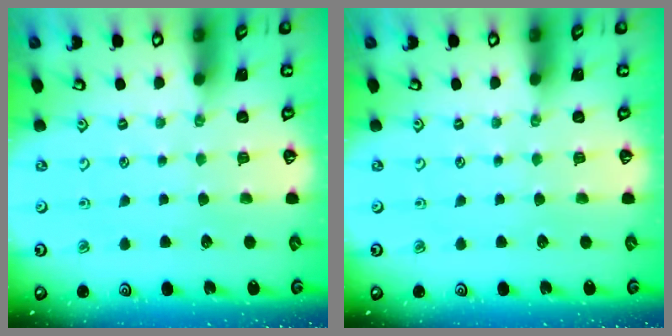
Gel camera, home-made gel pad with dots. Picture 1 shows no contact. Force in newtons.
{"total": 0.0}